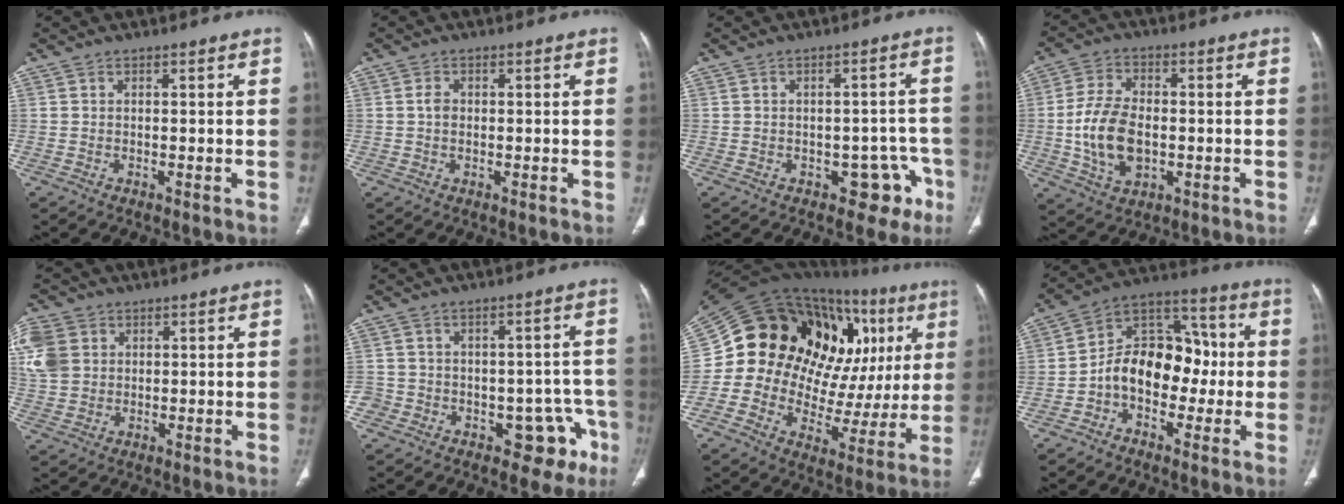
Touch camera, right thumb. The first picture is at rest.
{"total": 1.9, "force": [0.1, 1.4, 1.3], "torque": [-0.024, 0.005, 0.000]}
{"total": 6.3, "force": [-3.2, 4.3, 3.4], "torque": [0.000, 0.032, -0.036]}
{"total": 11.5, "force": [-1.3, 7.2, 8.9], "torque": [-0.164, 0.006, -0.021]}
{"total": 10.3, "force": [3.0, 8.3, 5.3], "torque": [-0.125, 0.007, 0.062]}
{"total": 10.0, "force": [-5.0, 7.6, 4.1], "torque": [0.010, 0.058, -0.061]}
{"total": 29.1, "force": [8.3, 18.1, 21.2], "torque": [-0.278, 0.045, 0.135]}
{"total": 14.5, "force": [-2.2, 10.3, 10.0], "torque": [-0.122, 0.050, -0.047]}